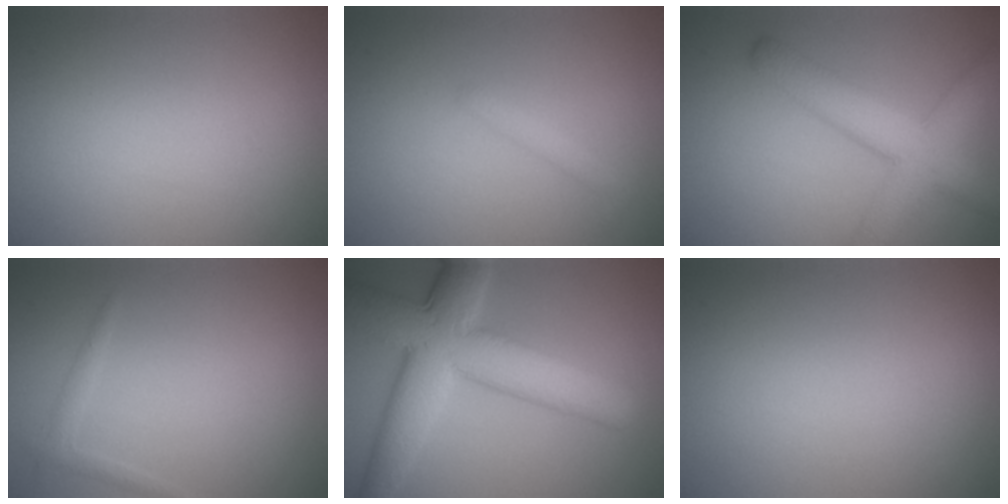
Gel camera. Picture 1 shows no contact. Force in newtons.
{"total": 0.9, "press": 0.9, "slide": 0.0}
{"total": 5.9, "press": 5.9, "slide": 0.3}
{"total": 1.0, "press": 1.0, "slide": 0.1}
{"total": 9.1, "press": 9.1, "slide": 0.3}
{"total": 0.0}